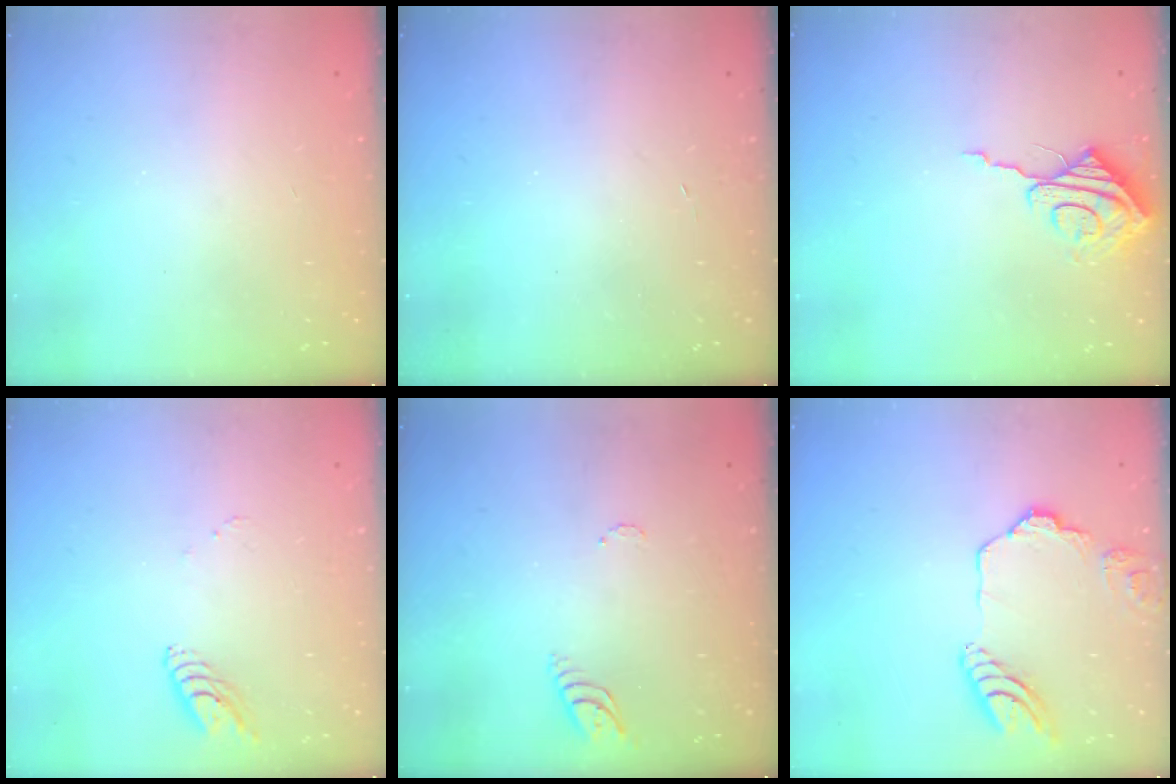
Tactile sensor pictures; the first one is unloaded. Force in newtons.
{"total": 3.4, "press": 3.4, "slide": 0.3}
{"total": 8.6, "press": 8.5, "slide": 0.5}
{"total": 6.0, "press": 6.0, "slide": 0.7}
{"total": 4.2, "press": 4.2, "slide": 0.4}
{"total": 13.8, "press": 13.7, "slide": 1.9}